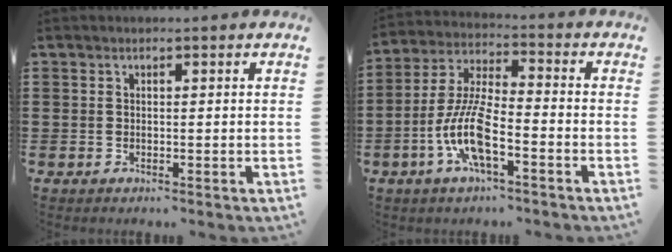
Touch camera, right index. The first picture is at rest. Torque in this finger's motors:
{"motor_torque": [2.14, 0.00, 1.05, 0.21]}